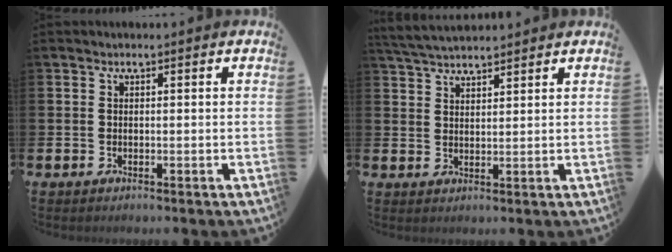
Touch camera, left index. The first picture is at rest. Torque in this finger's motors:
{"motor_torque": [0.84, -0.71, 0.11, 0.03]}